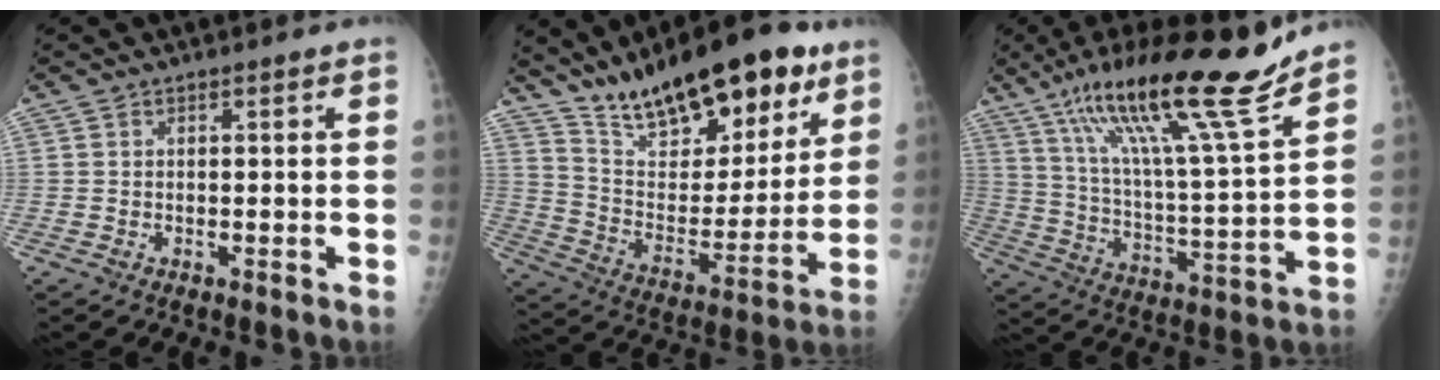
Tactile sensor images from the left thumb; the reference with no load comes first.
{"total": 25.2, "force": [17.2, 9.6, 15.6], "torque": [-0.204, -0.070, 0.287]}
{"total": 22.9, "force": [16.3, 2.1, 15.9], "torque": [-0.250, -0.066, 0.281]}